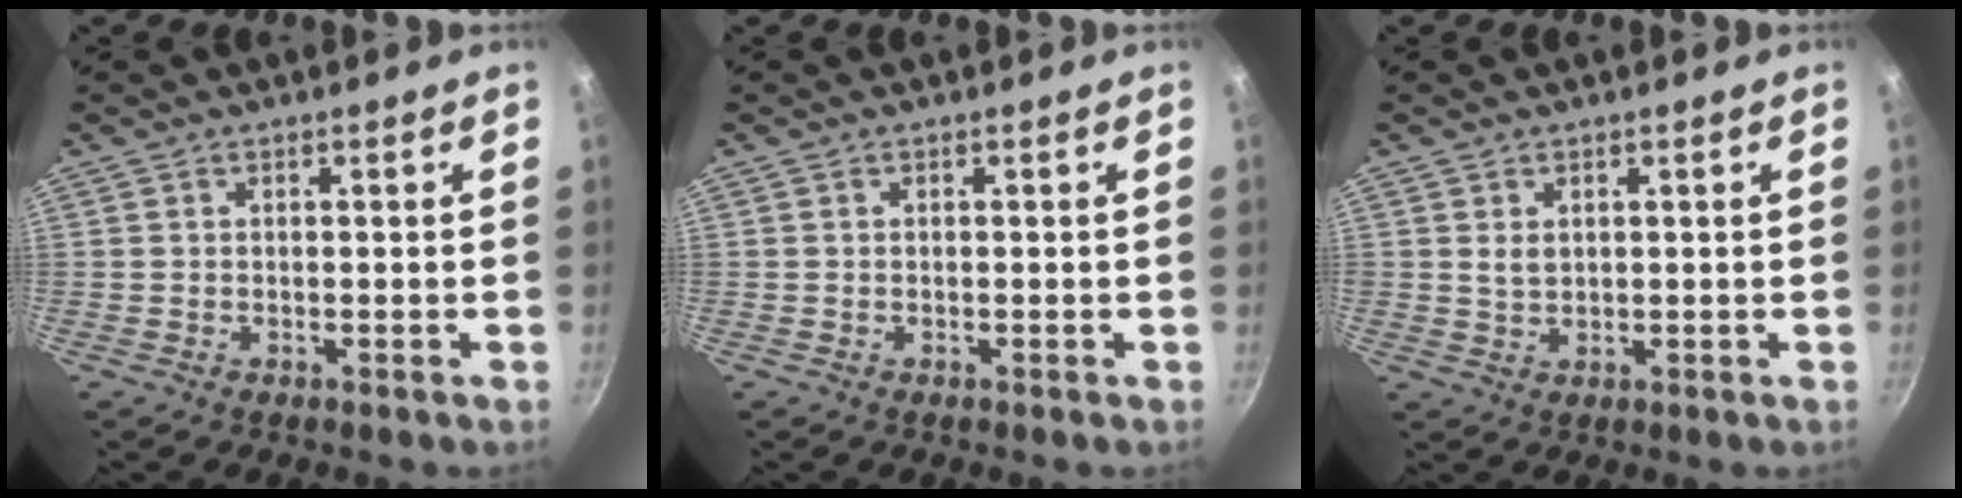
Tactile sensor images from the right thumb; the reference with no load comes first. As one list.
[{"total": 0.0}, {"total": 2.4, "force": [0.8, 1.7, 1.5], "torque": [-0.021, -0.003, 0.017]}]